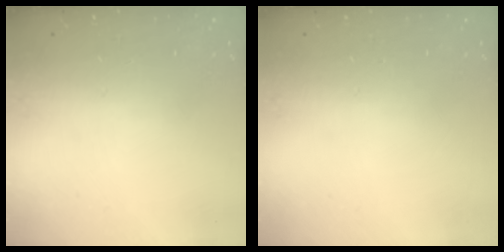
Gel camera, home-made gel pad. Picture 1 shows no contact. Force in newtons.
{"total": 0.0}